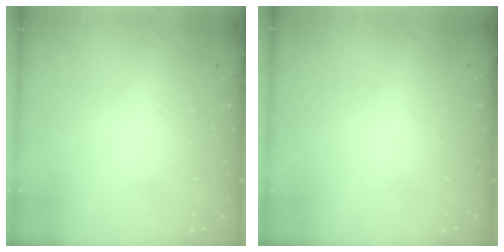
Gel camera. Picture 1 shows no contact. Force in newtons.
{"total": 0.0}